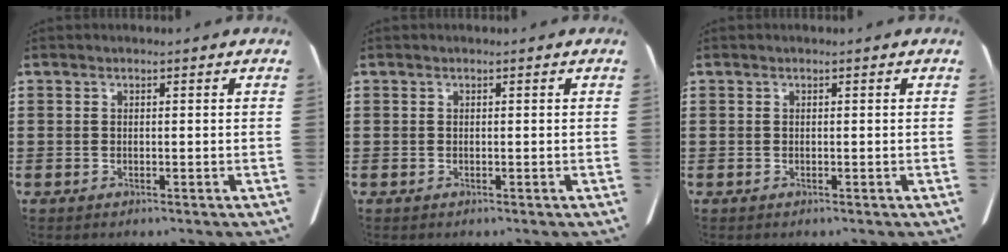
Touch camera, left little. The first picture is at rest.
{"total": 0.0}
{"total": 0.0}